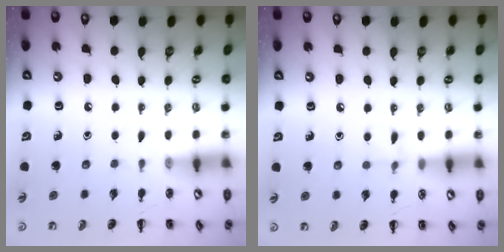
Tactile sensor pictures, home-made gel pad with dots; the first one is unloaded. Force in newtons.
{"total": 4.9, "press": 4.6, "slide": 1.6}